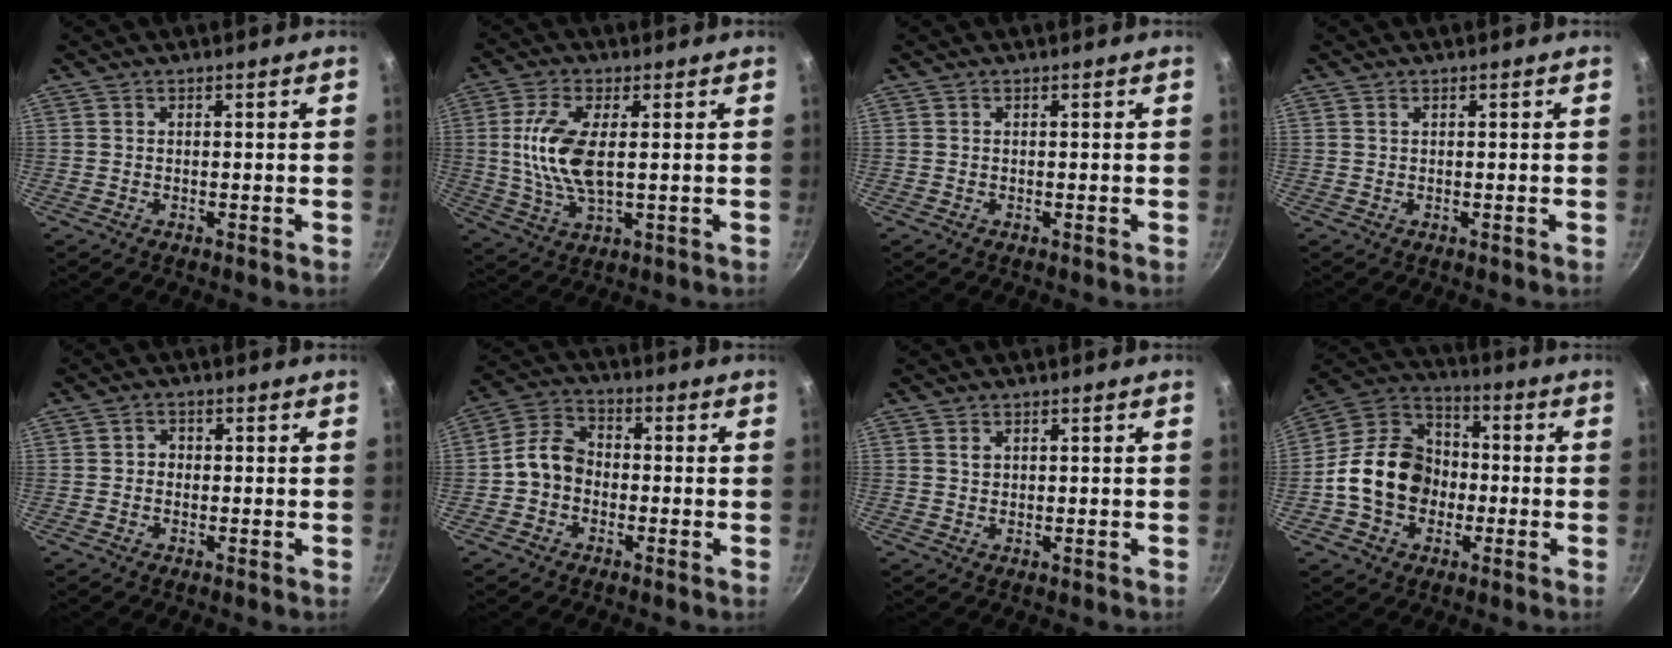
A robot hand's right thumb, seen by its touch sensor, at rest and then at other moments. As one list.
[{"total": 10.8, "force": [1.3, 4.7, 9.7], "torque": [-0.200, -0.003, 0.026]}, {"total": 0.0}, {"total": 0.5, "force": [0.3, 0.3, 0.3], "torque": [-0.005, 0.001, 0.006]}, {"total": 1.7, "force": [-0.1, 1.6, 0.8], "torque": [-0.007, 0.005, -0.006]}, {"total": 7.4, "force": [-1.4, 5.8, 4.3], "torque": [-0.058, 0.028, -0.045]}, {"total": 1.3, "force": [0.6, 0.9, 0.7], "torque": [-0.010, 0.000, 0.011]}, {"total": 16.5, "force": [-2.4, 13.2, 9.6], "torque": [-0.138, 0.041, -0.055]}]